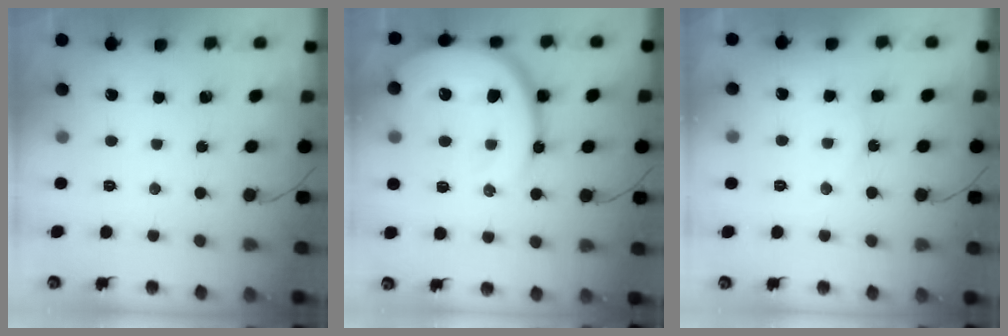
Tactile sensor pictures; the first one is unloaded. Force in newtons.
{"total": 21.6, "press": 21.4, "slide": 2.9}
{"total": 8.2, "press": 8.2, "slide": 0.3}